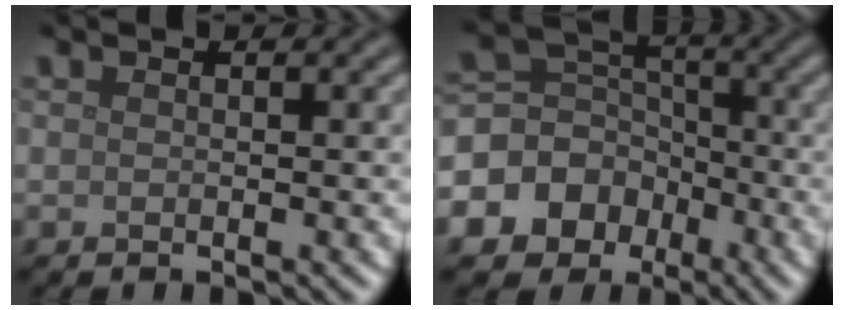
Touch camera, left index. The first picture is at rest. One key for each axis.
{"total": 10.7, "fx": -4.8, "fy": 9.2, "fz": 2.5, "tx": -0.071, "ty": -0.007, "tz": -0.100}